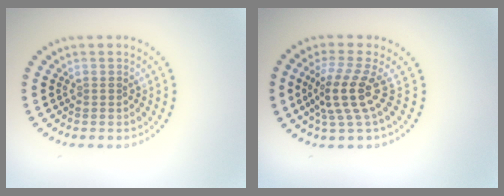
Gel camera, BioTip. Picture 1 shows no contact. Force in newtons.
{"total": 3.6, "press": 2.7, "slide": 2.5}